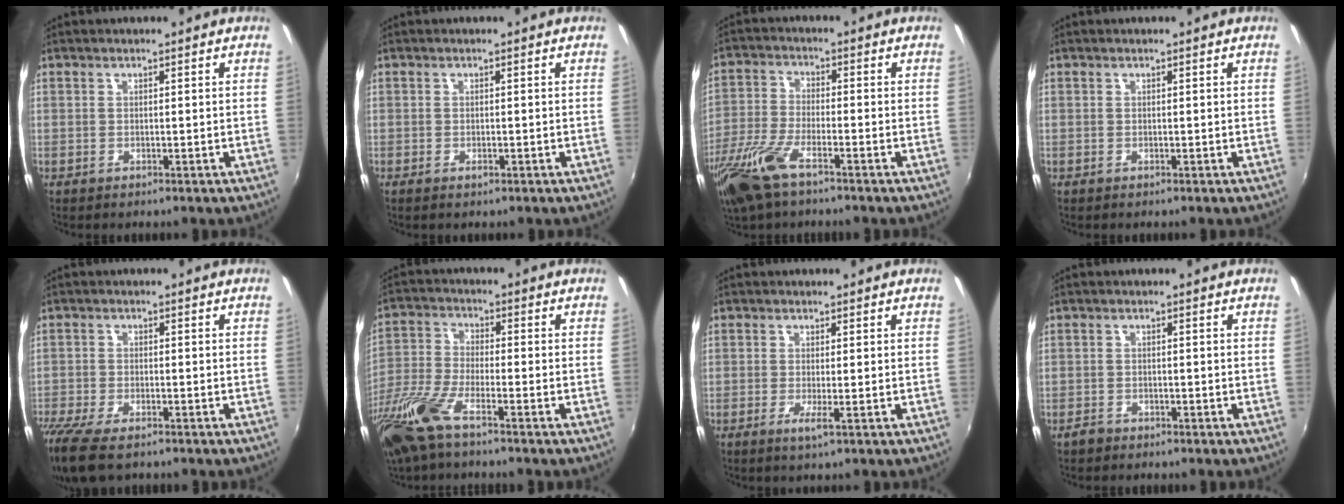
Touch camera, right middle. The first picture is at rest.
{"total": 0.9, "force": [-0.5, 0.4, 0.5], "torque": [-0.009, -0.002, -0.009]}
{"total": 11.2, "force": [-7.3, 3.3, 7.9], "torque": [-0.185, -0.023, -0.147]}
{"total": 0.0}
{"total": 10.9, "force": [-8.3, 3.4, 6.2], "torque": [-0.155, -0.049, -0.155]}
{"total": 12.1, "force": [-8.2, 2.7, 8.5], "torque": [-0.193, -0.031, -0.167]}
{"total": 1.9, "force": [-0.7, -0.3, 1.7], "torque": [-0.037, -0.008, -0.016]}
{"total": 1.7, "force": [-1.4, 0.8, 0.2], "torque": [-0.009, 0.000, -0.026]}